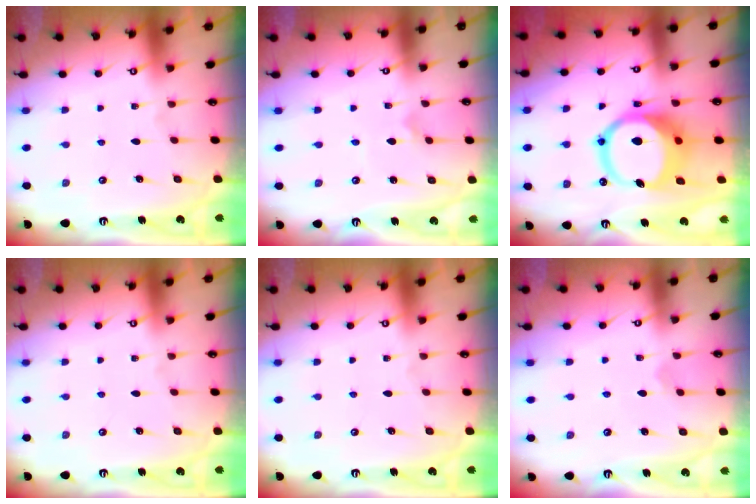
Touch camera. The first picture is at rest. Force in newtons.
{"total": 2.0, "press": 2.0, "slide": 0.3}
{"total": 14.6, "press": 14.5, "slide": 2.0}
{"total": 0.0}
{"total": 0.0}
{"total": 2.8, "press": 2.8, "slide": 0.3}